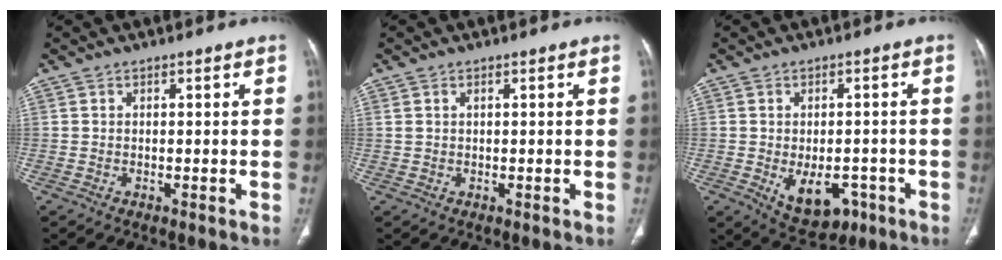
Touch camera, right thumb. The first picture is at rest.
{"total": 1.0, "force": [0.4, 0.5, 0.7], "torque": [-0.018, 0.008, 0.013]}
{"total": 9.2, "force": [-3.3, 5.6, 6.5], "torque": [-0.078, 0.008, -0.032]}